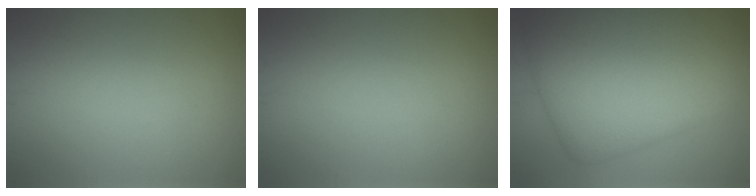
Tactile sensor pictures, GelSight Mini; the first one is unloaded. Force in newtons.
{"total": 0.0}
{"total": 14.6, "press": 14.6, "slide": 0.1}